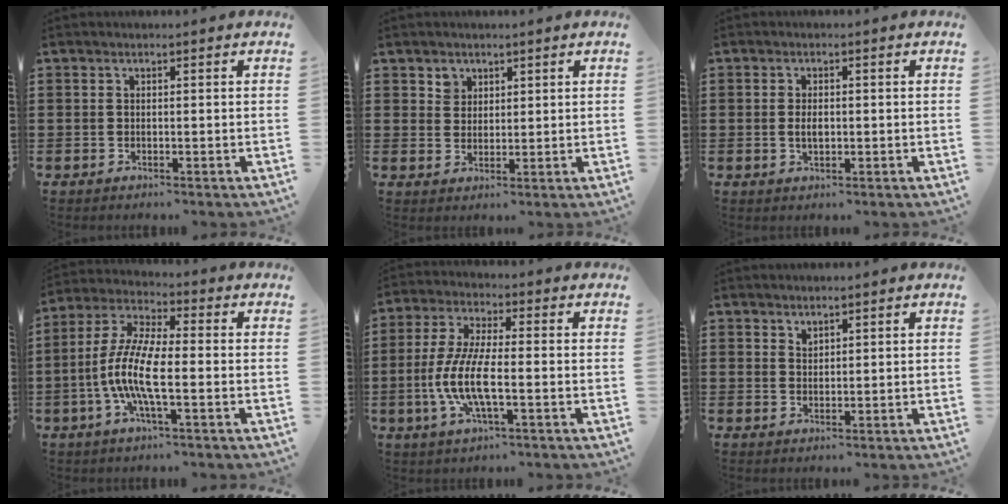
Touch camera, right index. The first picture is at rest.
{"total": 2.5, "force": [1.6, 1.9, 0.1], "torque": [-0.011, 0.007, 0.031]}
{"total": 2.1, "force": [-0.2, 0.9, 1.9], "torque": [-0.036, 0.003, -0.004]}
{"total": 9.4, "force": [-2.6, 2.2, 8.7], "torque": [-0.203, -0.015, -0.058]}
{"total": 8.6, "force": [-2.7, 2.1, 7.9], "torque": [-0.180, -0.017, -0.057]}
{"total": 1.3, "force": [1.3, 0.4, -0.1], "torque": [-0.001, -0.002, 0.026]}